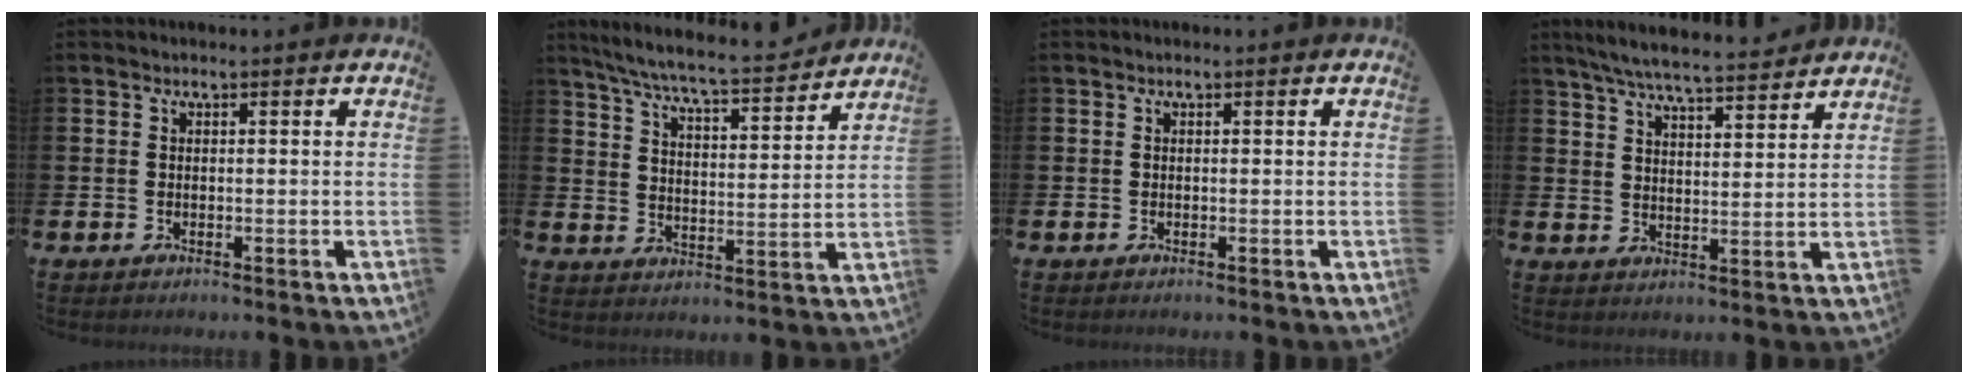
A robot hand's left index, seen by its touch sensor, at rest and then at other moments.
{"total": 7.2, "force": [6.7, 0.3, 2.5], "torque": [-0.076, -0.047, 0.115]}
{"total": 0.0}
{"total": 6.4, "force": [6.1, 0.4, 2.0], "torque": [-0.053, -0.037, 0.106]}